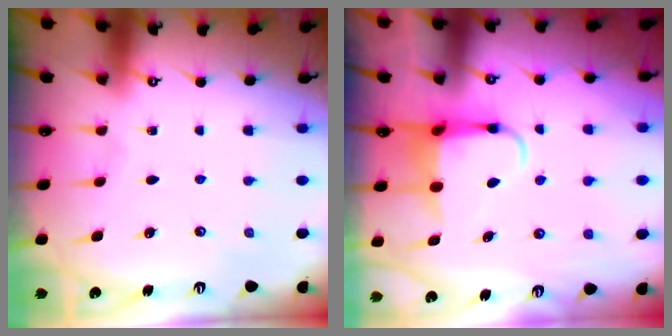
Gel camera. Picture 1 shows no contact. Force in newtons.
{"total": 5.7, "press": 5.7, "slide": 0.8}